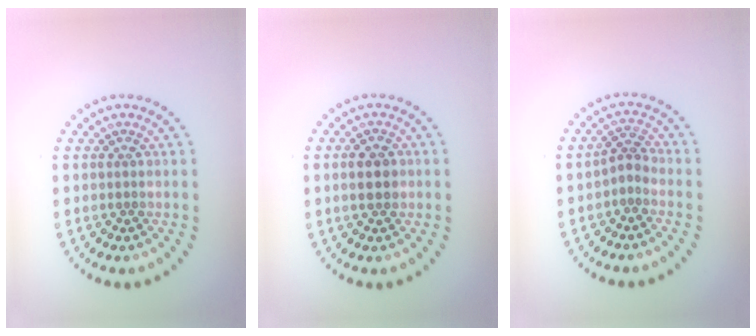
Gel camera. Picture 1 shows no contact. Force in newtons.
{"total": 2.3, "press": 2.3, "slide": 0.1}
{"total": 1.8, "press": 1.1, "slide": 1.4}